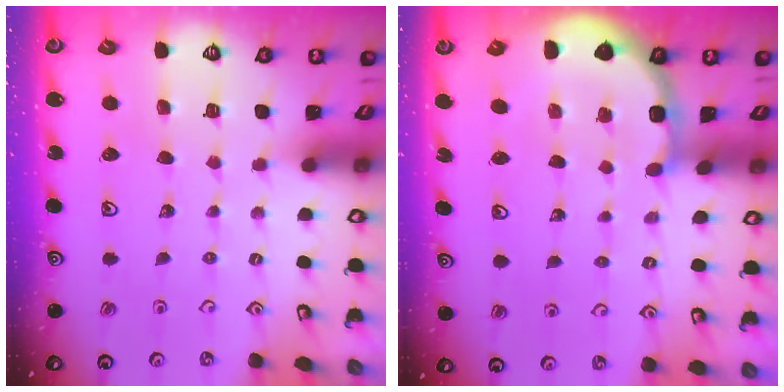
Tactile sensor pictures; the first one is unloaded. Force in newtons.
{"total": 6.4, "press": 5.9, "slide": 2.4}